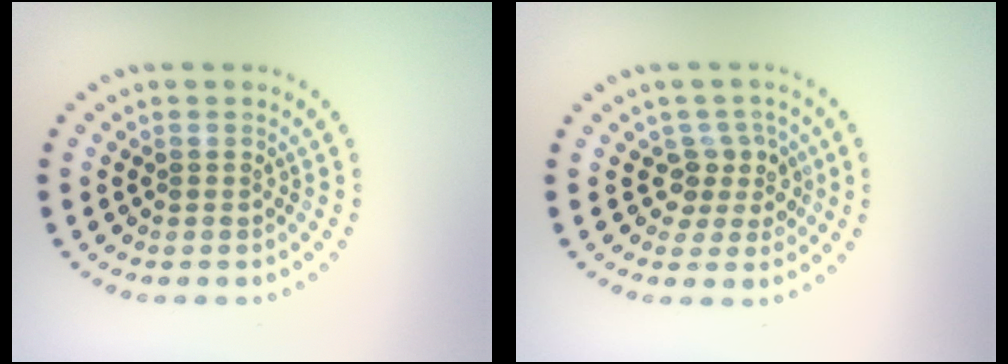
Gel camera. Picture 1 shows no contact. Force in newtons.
{"total": 2.7, "press": 2.1, "slide": 1.7}